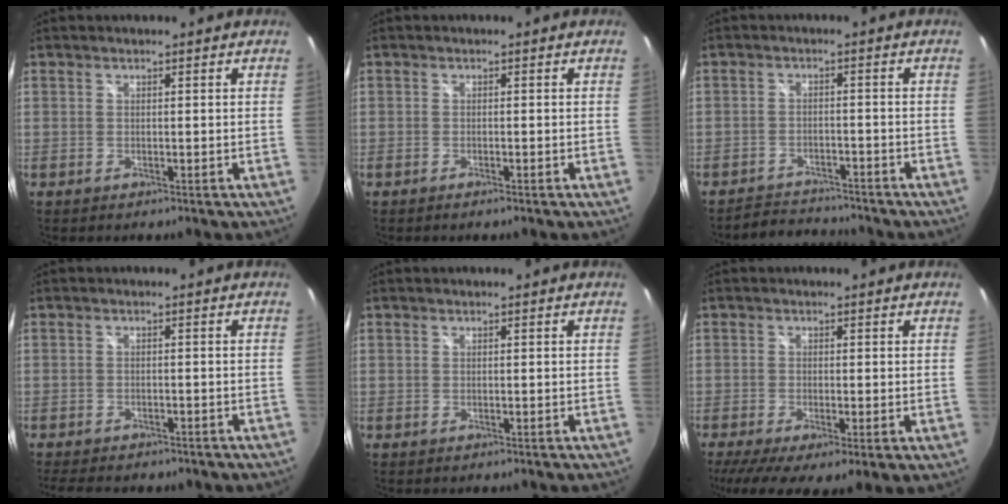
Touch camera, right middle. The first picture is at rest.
{"total": 1.0, "force": [-0.8, 0.1, 0.6], "torque": [-0.011, -0.002, -0.015]}
{"total": 6.4, "force": [-6.2, 1.5, 0.6], "torque": [-0.028, 0.012, -0.095]}
{"total": 8.0, "force": [-6.6, 3.0, 3.5], "torque": [-0.076, -0.019, -0.093]}
{"total": 0.0}
{"total": 8.9, "force": [-3.7, 2.7, 7.7], "torque": [-0.137, -0.038, -0.054]}